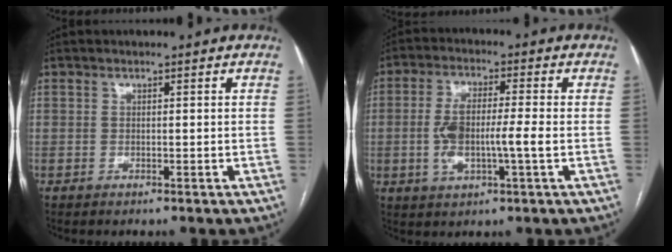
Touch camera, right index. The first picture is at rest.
{"total": 7.9, "force": [-1.0, 1.6, 7.7], "torque": [-0.160, 0.011, -0.017]}